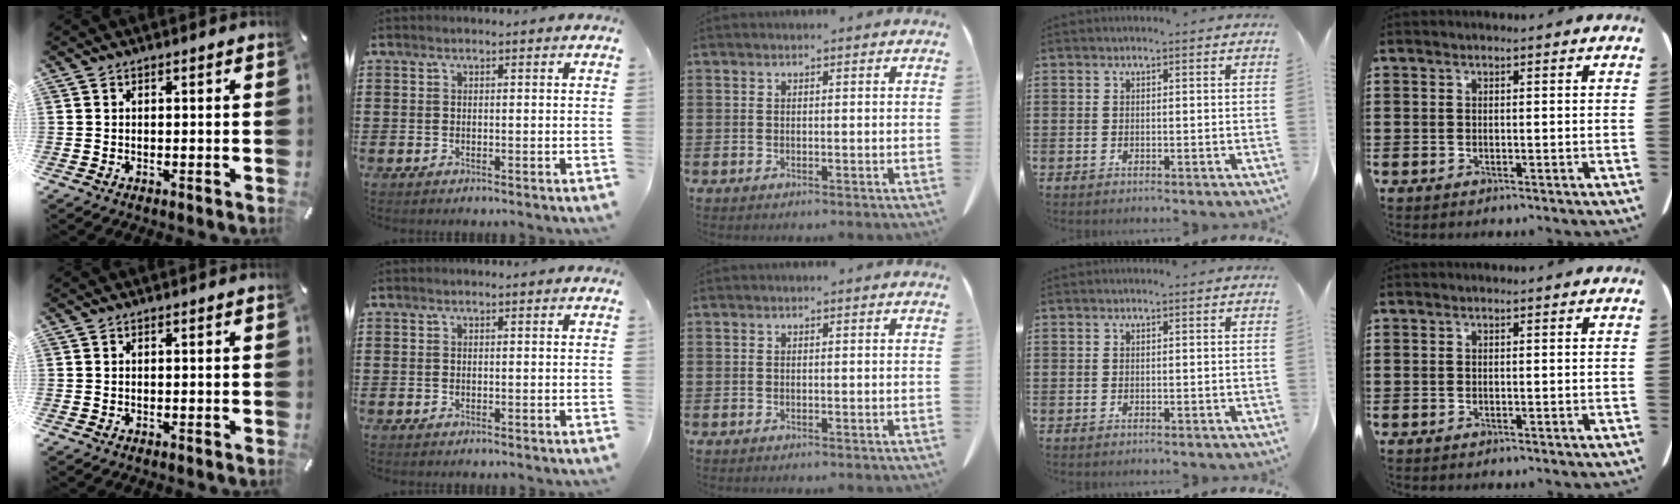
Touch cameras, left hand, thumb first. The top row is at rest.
{}